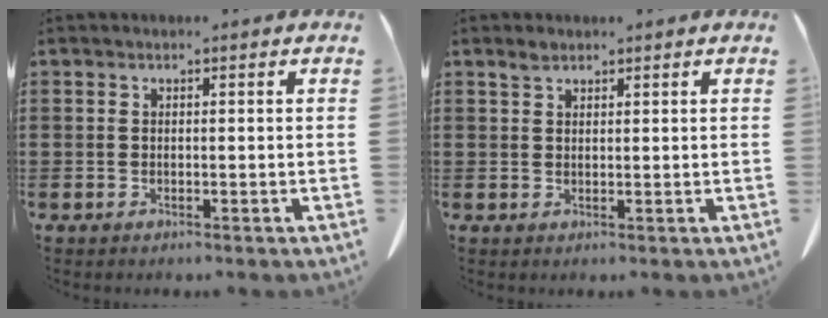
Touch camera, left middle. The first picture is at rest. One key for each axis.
{"total": 1.3, "fx": 1.1, "fy": 0.6, "fz": 0.4, "tx": -0.011, "ty": 0.002, "tz": 0.021}